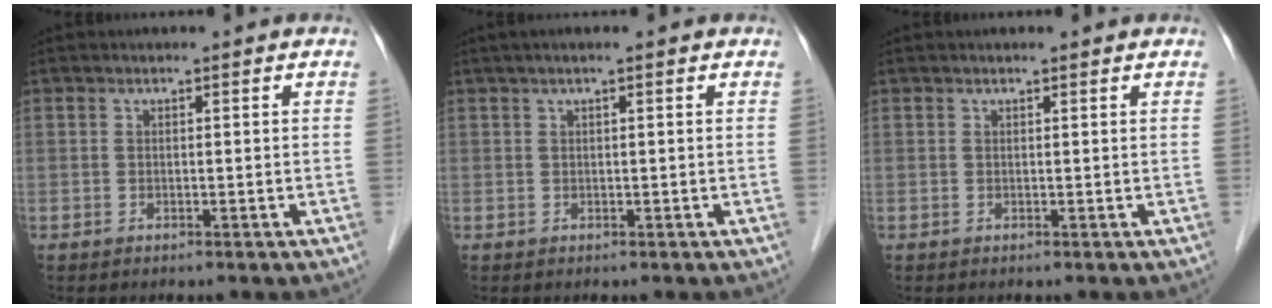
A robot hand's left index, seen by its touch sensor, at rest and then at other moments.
{"total": 3.3, "force": [2.4, 0.1, 2.3], "torque": [-0.036, 0.028, 0.037]}
{"total": 1.2, "force": [1.1, 0.2, 0.5], "torque": [-0.008, 0.014, 0.018]}